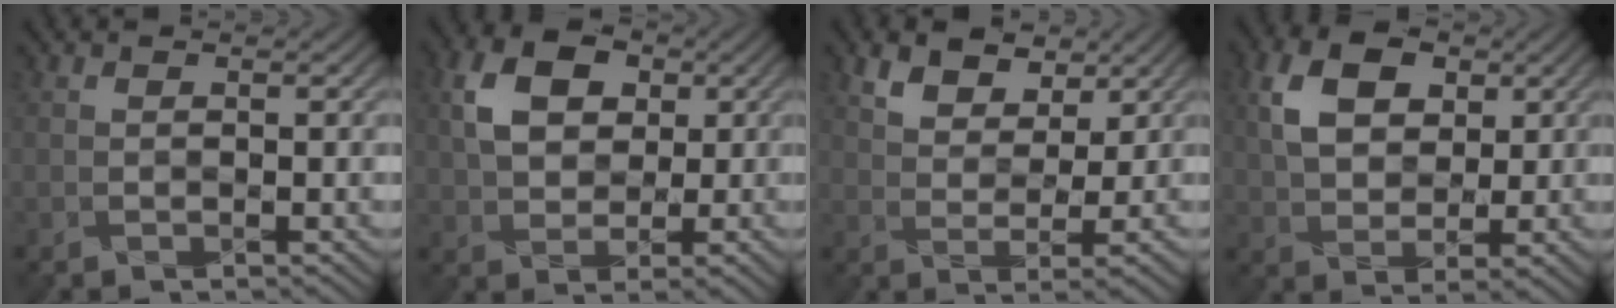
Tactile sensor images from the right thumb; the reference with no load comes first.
{"total": 6.8, "force": [1.9, 4.9, 4.3], "torque": [-0.086, 0.010, 0.032]}
{"total": 5.4, "force": [3.6, 2.6, 3.0], "torque": [-0.058, 0.000, 0.072]}
{"total": 7.9, "force": [2.9, 5.3, 5.1], "torque": [-0.108, 0.007, 0.053]}